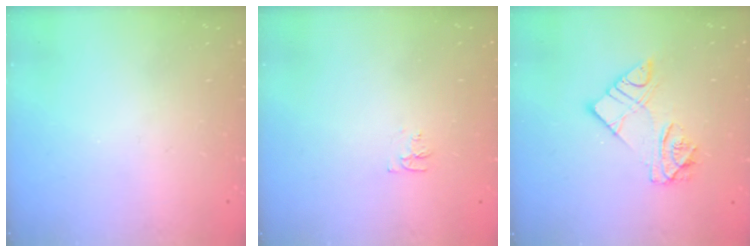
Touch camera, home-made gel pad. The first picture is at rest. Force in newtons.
{"total": 3.7, "press": 3.6, "slide": 0.6}
{"total": 10.9, "press": 10.8, "slide": 0.9}